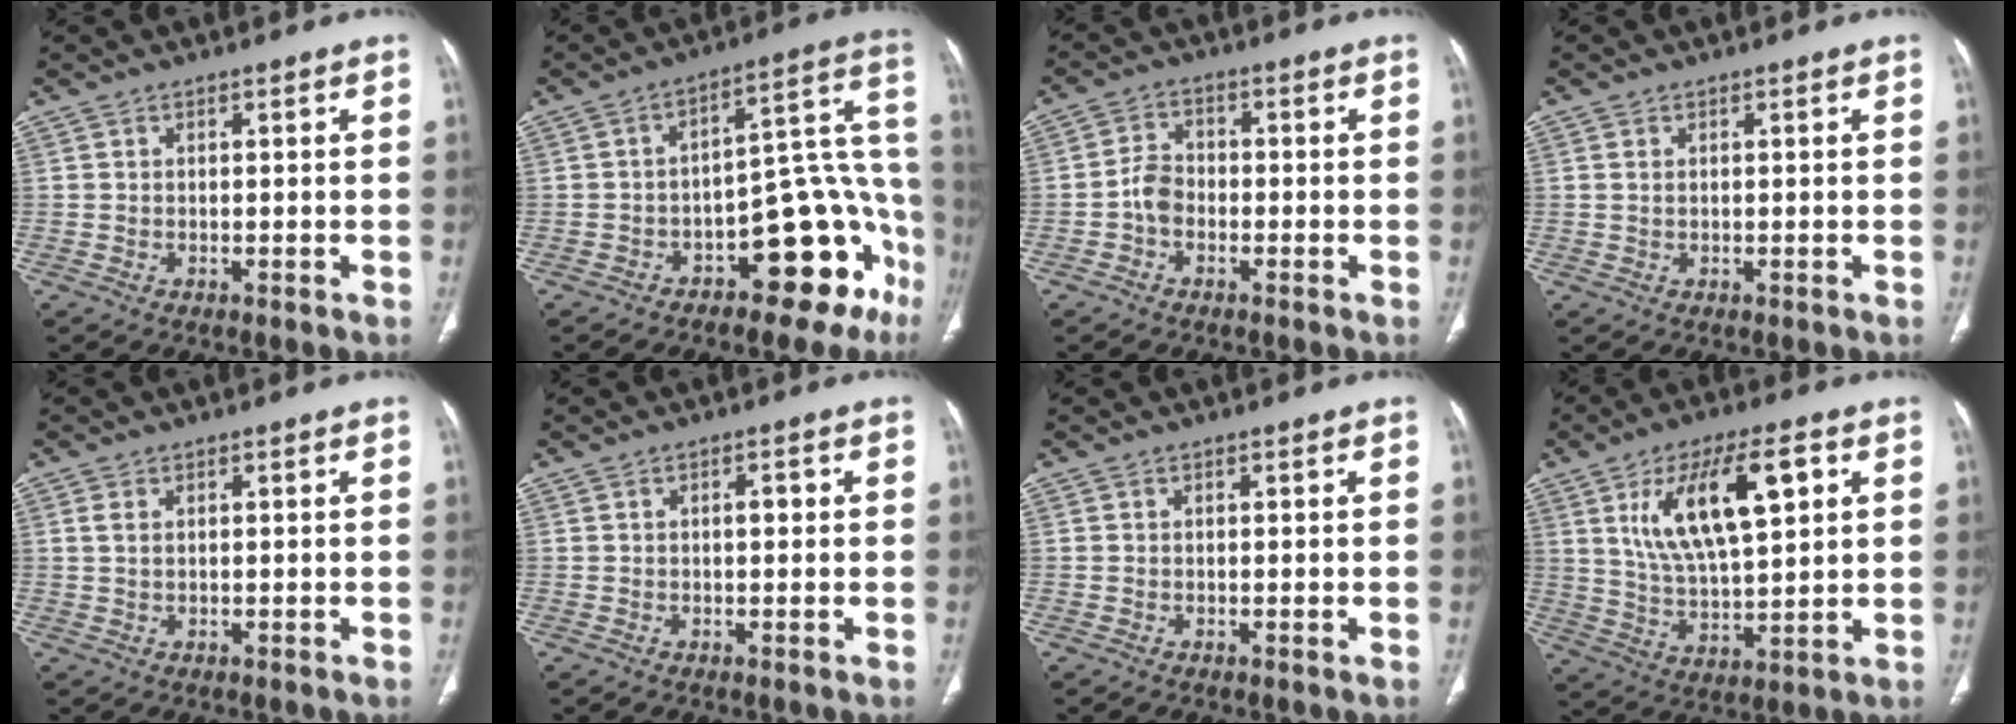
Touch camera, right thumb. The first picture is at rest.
{"total": 17.7, "force": [-9.0, 7.8, 13.0], "torque": [-0.089, 0.108, -0.120]}
{"total": 3.9, "force": [-1.4, 2.9, 2.2], "torque": [-0.030, 0.017, -0.035]}
{"total": 0.9, "force": [0.3, 0.5, 0.6], "torque": [-0.014, -0.003, 0.008]}
{"total": 1.8, "force": [0.6, 1.0, 1.3], "torque": [-0.031, -0.001, 0.014]}
{"total": 1.5, "force": [0.1, 0.7, 1.3], "torque": [-0.019, 0.004, -0.001]}
{"total": 0.0}
{"total": 16.9, "force": [5.8, 6.4, 14.5], "torque": [-0.242, -0.008, 0.107]}